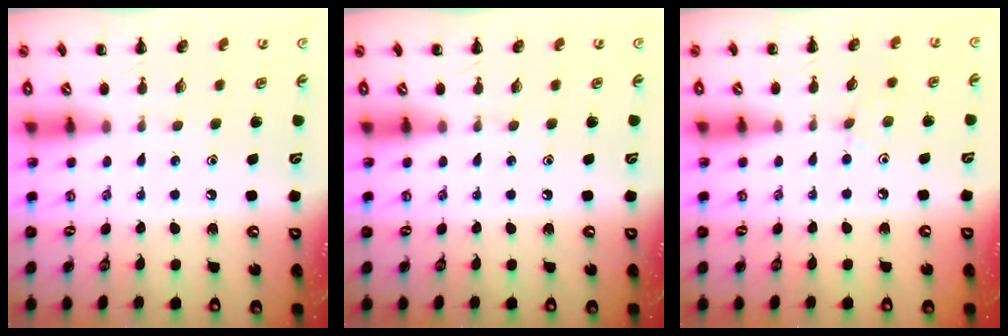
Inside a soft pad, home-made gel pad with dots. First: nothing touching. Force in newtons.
{"total": 0.0}
{"total": 5.5, "press": 5.3, "slide": 1.6}